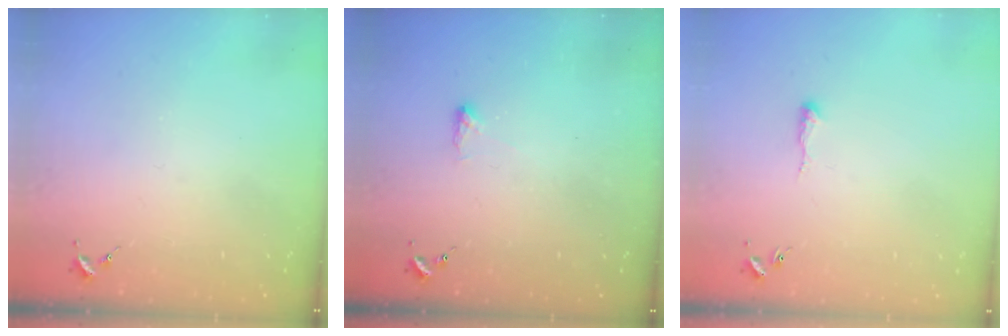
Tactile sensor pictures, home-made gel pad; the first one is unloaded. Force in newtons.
{"total": 2.3, "press": 2.2, "slide": 0.8}
{"total": 4.4, "press": 4.3, "slide": 0.7}